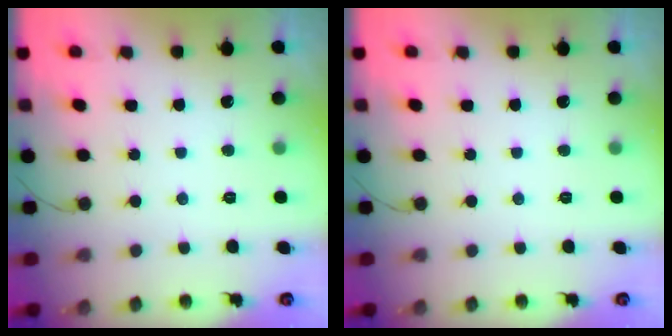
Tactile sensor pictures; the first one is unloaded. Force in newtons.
{"total": 0.0}